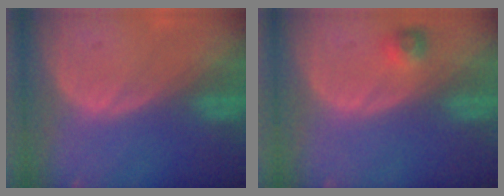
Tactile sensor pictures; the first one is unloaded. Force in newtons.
{"total": 2.4, "press": 2.2, "slide": 0.9}